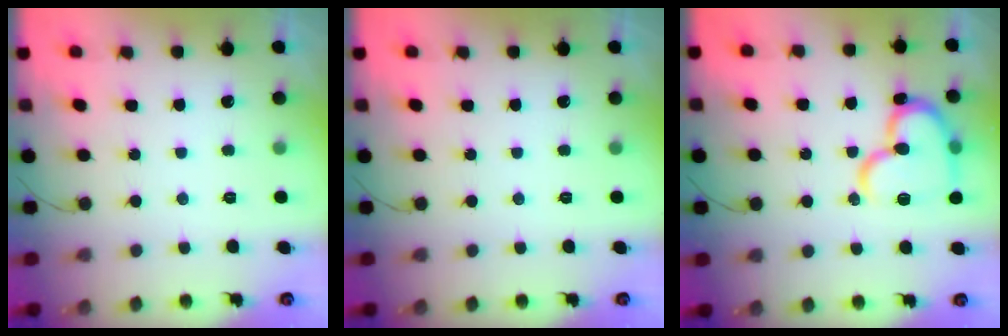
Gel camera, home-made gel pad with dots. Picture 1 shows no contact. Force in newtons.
{"total": 0.0}
{"total": 18.0, "press": 18.0, "slide": 1.6}